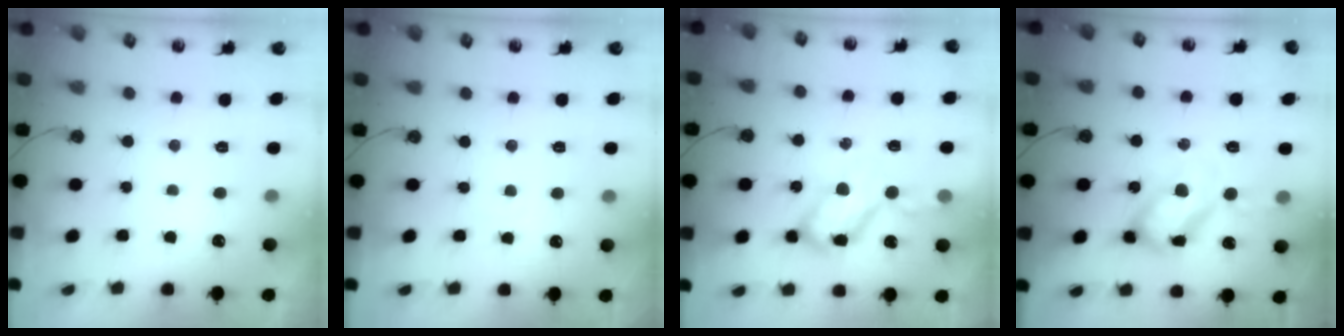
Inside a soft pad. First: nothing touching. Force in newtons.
{"total": 2.7, "press": 2.6, "slide": 0.4}
{"total": 14.0, "press": 13.9, "slide": 1.1}
{"total": 18.5, "press": 18.5, "slide": 1.3}